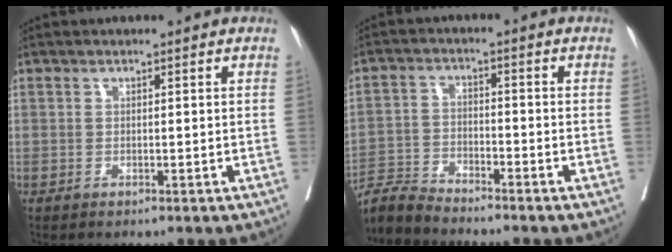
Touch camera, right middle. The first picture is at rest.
{"total": 5.1, "force": [-5.1, -0.4, -0.1], "torque": [0.002, -0.010, -0.098]}